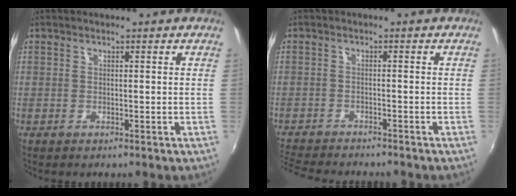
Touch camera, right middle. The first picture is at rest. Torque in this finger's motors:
{"motor_torque": [0.92, -1.22, 0.23, 0.12]}